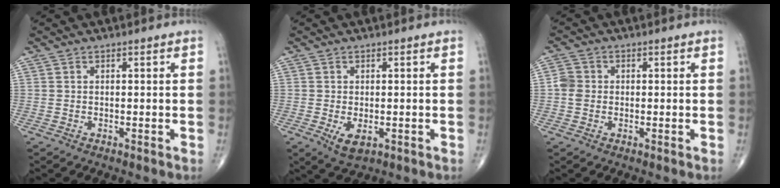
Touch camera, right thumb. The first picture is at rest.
{"total": 3.7, "force": [-1.0, 2.1, 2.9], "torque": [-0.046, -0.007, -0.008]}
{"total": 3.0, "force": [-0.2, 2.6, 1.5], "torque": [-0.025, 0.006, -0.009]}